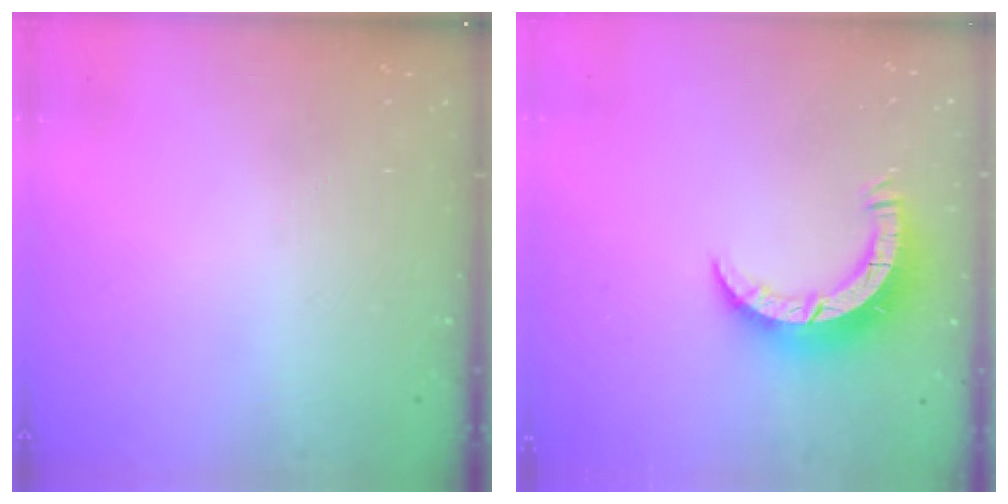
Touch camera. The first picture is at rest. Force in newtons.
{"total": 7.8, "press": 7.7, "slide": 0.8}